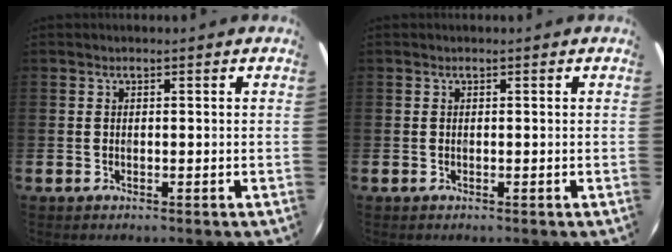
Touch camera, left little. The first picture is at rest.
{"total": 0.0}